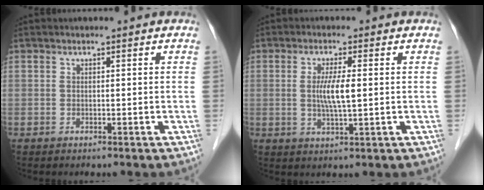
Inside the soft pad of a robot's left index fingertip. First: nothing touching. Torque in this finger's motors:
{"motor_torque": [0.90, 0.42, 0.19, 0.06]}